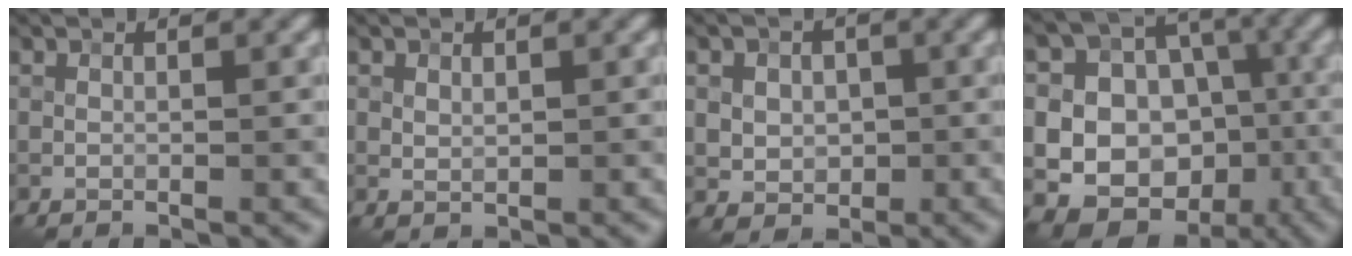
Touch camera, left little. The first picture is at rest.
{"total": 1.1, "force": [0.3, 0.8, 0.6], "torque": [-0.012, -0.002, 0.009]}
{"total": 4.2, "force": [0.3, 3.5, 2.3], "torque": [-0.034, 0.013, -0.004]}
{"total": 14.8, "force": [-3.1, 13.5, 5.1], "torque": [-0.097, 0.009, -0.056]}